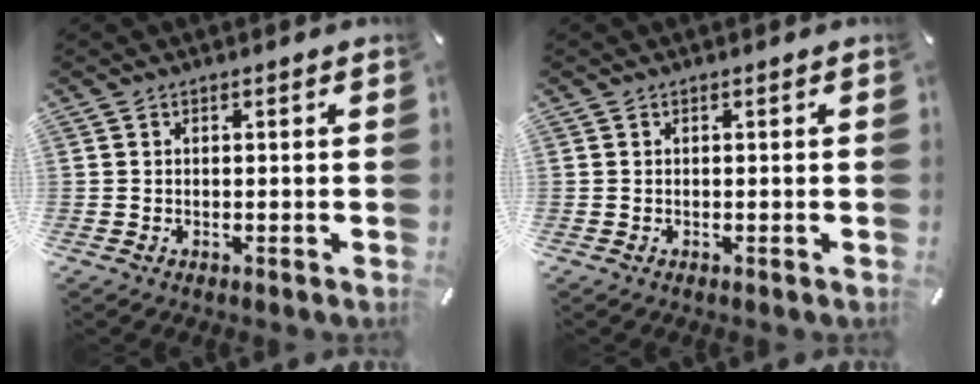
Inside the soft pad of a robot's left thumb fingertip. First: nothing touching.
{"total": 0.0}